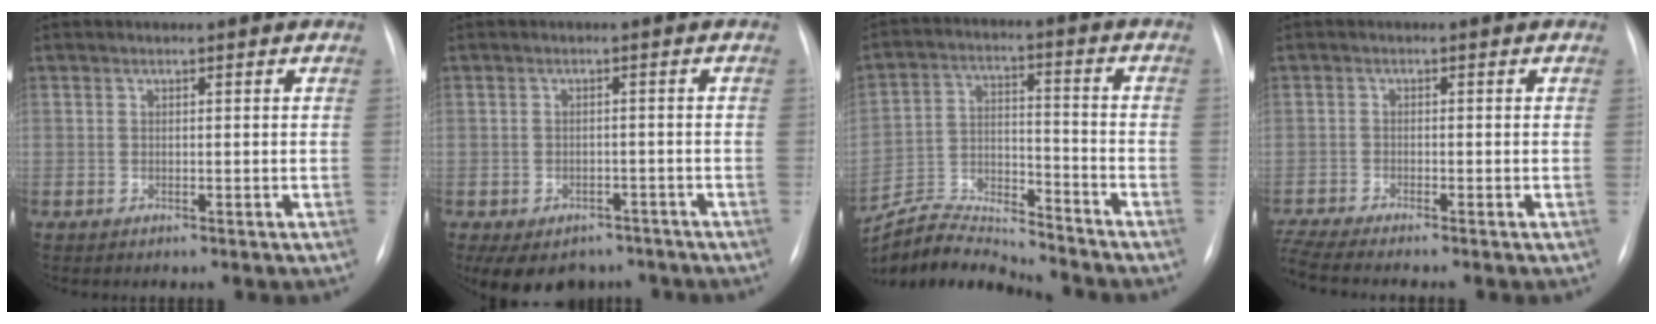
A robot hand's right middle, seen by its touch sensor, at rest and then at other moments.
{"total": 10.1, "force": [-7.2, 6.3, 3.2], "torque": [-0.060, 0.007, -0.086]}
{"total": 11.4, "force": [-11.4, -0.2, 0.9], "torque": [-0.021, 0.019, -0.214]}
{"total": 5.7, "force": [-5.1, -0.8, 2.6], "torque": [-0.052, -0.011, -0.090]}